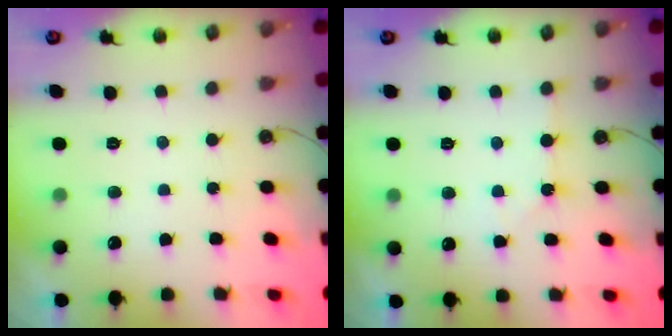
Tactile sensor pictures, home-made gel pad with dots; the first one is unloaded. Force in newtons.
{"total": 4.4, "press": 4.4, "slide": 0.7}